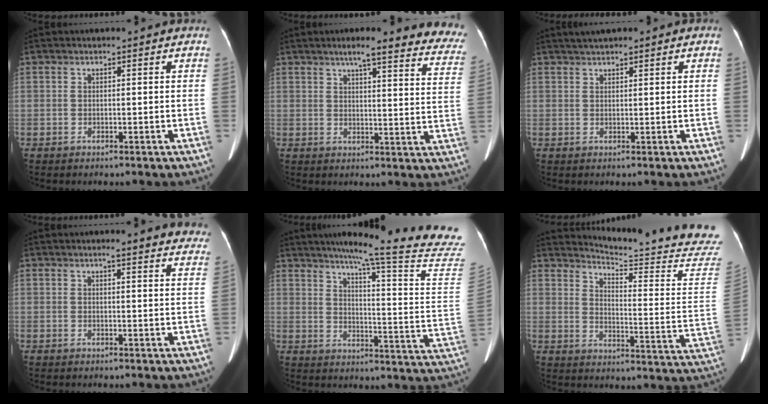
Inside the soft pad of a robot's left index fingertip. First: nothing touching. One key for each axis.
{"total": 19.7, "fx": 17.2, "fy": 2.8, "fz": 9.3, "tx": -0.093, "ty": -0.029, "tz": 0.184}
{"total": 2.6, "fx": 2.0, "fy": 0.7, "fz": 1.6, "tx": -0.032, "ty": 0.018, "tz": 0.036}
{"total": 10.7, "fx": 9.6, "fy": 1.8, "fz": 4.4, "tx": -0.026, "ty": -0.002, "tz": 0.088}
{"total": 26.4, "fx": 22.8, "fy": -2.3, "fz": 13.1, "tx": -0.187, "ty": -0.116, "tz": 0.278}
{"total": 23.1, "fx": 22.2, "fy": -0.7, "fz": 6.3, "tx": -0.097, "ty": -0.163, "tz": 0.256}